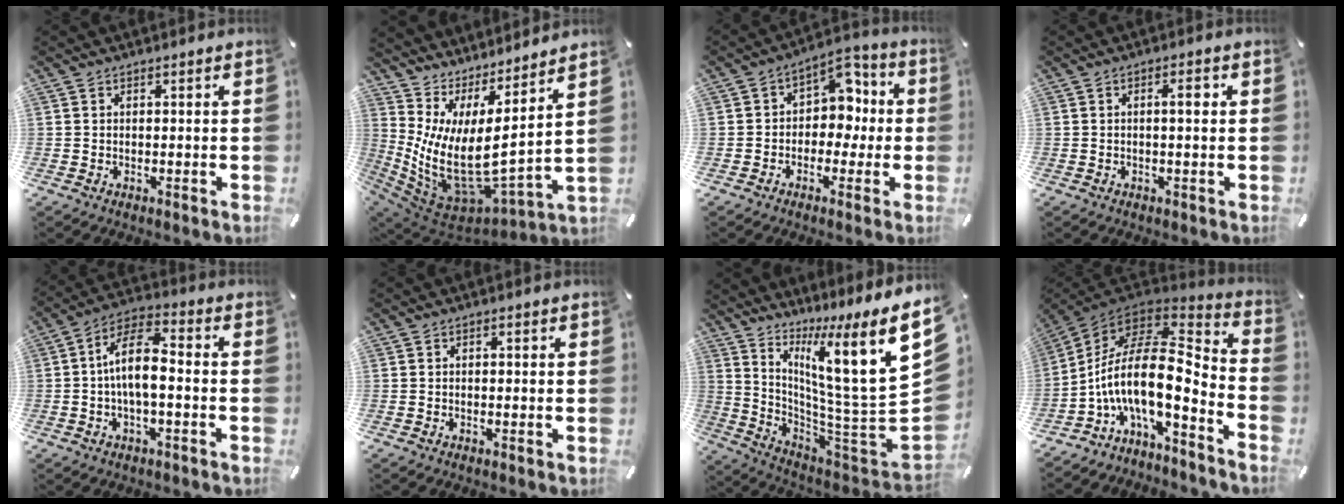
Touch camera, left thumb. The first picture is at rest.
{"total": 12.3, "force": [0.2, 5.6, 10.9], "torque": [-0.258, -0.060, 0.003]}
{"total": 7.7, "force": [0.0, 6.7, 3.8], "torque": [-0.048, 0.003, -0.006]}
{"total": 3.4, "force": [0.4, 0.8, 3.3], "torque": [-0.057, 0.006, 0.001]}
{"total": 10.5, "force": [-1.0, 4.3, 9.5], "torque": [-0.181, 0.005, -0.016]}
{"total": 0.6, "force": [-0.2, 0.2, 0.6], "torque": [-0.011, -0.001, -0.004]}
{"total": 19.1, "force": [9.0, 1.8, 16.8], "torque": [-0.250, -0.101, 0.130]}
{"total": 17.2, "force": [-2.1, 7.7, 15.2], "torque": [-0.308, -0.029, -0.045]}